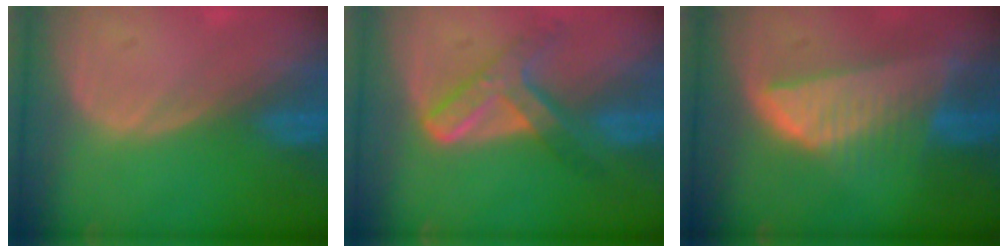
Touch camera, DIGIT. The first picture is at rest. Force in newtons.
{"total": 7.2, "press": 6.2, "slide": 3.8}
{"total": 8.2, "press": 7.3, "slide": 3.8}